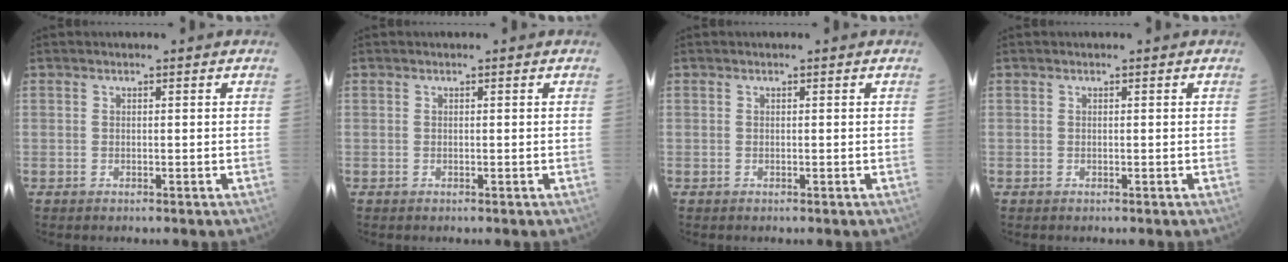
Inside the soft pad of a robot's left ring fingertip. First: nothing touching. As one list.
[{"total": 0.0}, {"total": 0.0}, {"total": 0.0}]